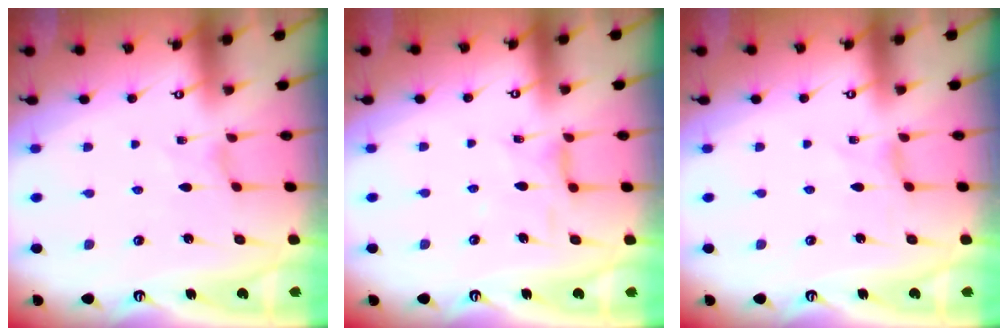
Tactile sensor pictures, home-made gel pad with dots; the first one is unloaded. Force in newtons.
{"total": 3.1, "press": 3.1, "slide": 0.4}
{"total": 0.0}